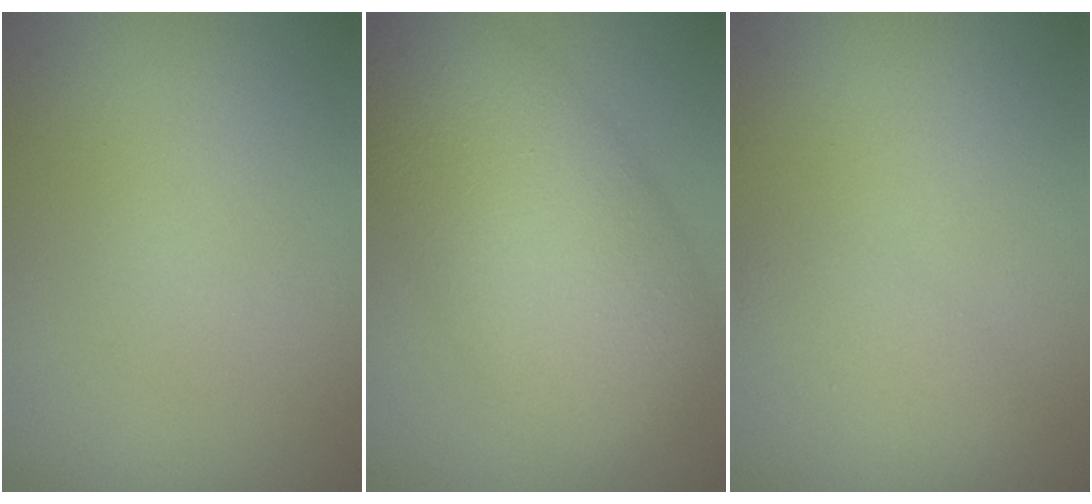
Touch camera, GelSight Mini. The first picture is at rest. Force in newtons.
{"total": 10.7, "press": 10.7, "slide": 0.3}
{"total": 1.9, "press": 1.9, "slide": 0.1}